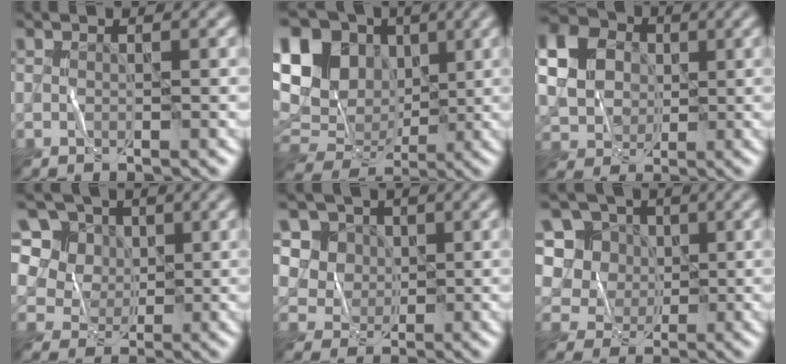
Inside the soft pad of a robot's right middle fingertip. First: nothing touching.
{"total": 15.3, "force": [2.9, 12.1, 8.8], "torque": [-0.186, 0.024, 0.039]}
{"total": 7.8, "force": [1.4, 6.6, 4.1], "torque": [-0.113, 0.024, 0.014]}
{"total": 10.5, "force": [4.8, 8.3, 4.4], "torque": [-0.110, 0.019, 0.074]}
{"total": 5.6, "force": [2.2, 4.7, 2.1], "torque": [-0.047, -0.003, 0.037]}
{"total": 7.3, "force": [2.2, 6.3, 2.9], "torque": [-0.061, 0.010, 0.028]}